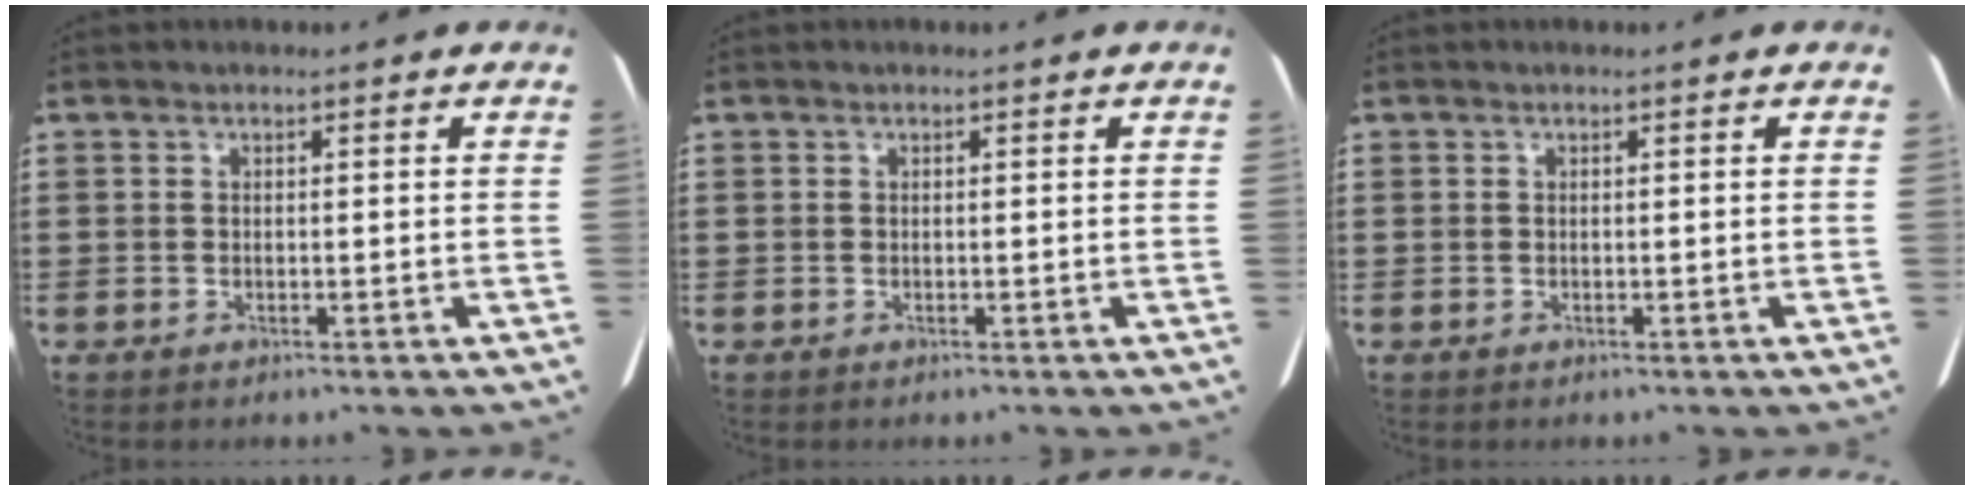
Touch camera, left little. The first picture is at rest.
{"total": 0.0}
{"total": 0.0}